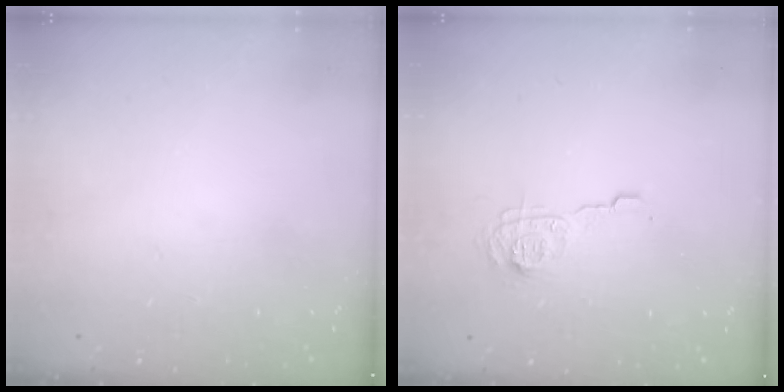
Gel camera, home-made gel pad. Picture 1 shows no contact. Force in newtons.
{"total": 9.0, "press": 9.0, "slide": 0.4}